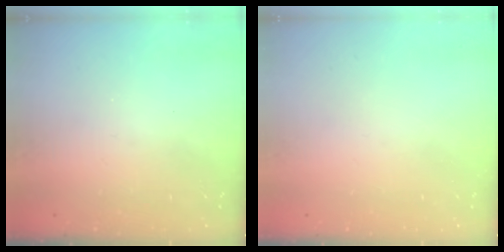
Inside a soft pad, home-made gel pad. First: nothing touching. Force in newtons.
{"total": 0.0}